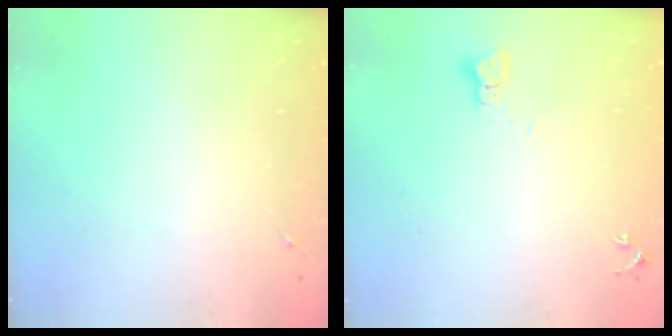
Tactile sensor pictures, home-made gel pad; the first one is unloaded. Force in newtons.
{"total": 2.3, "press": 2.3, "slide": 0.3}